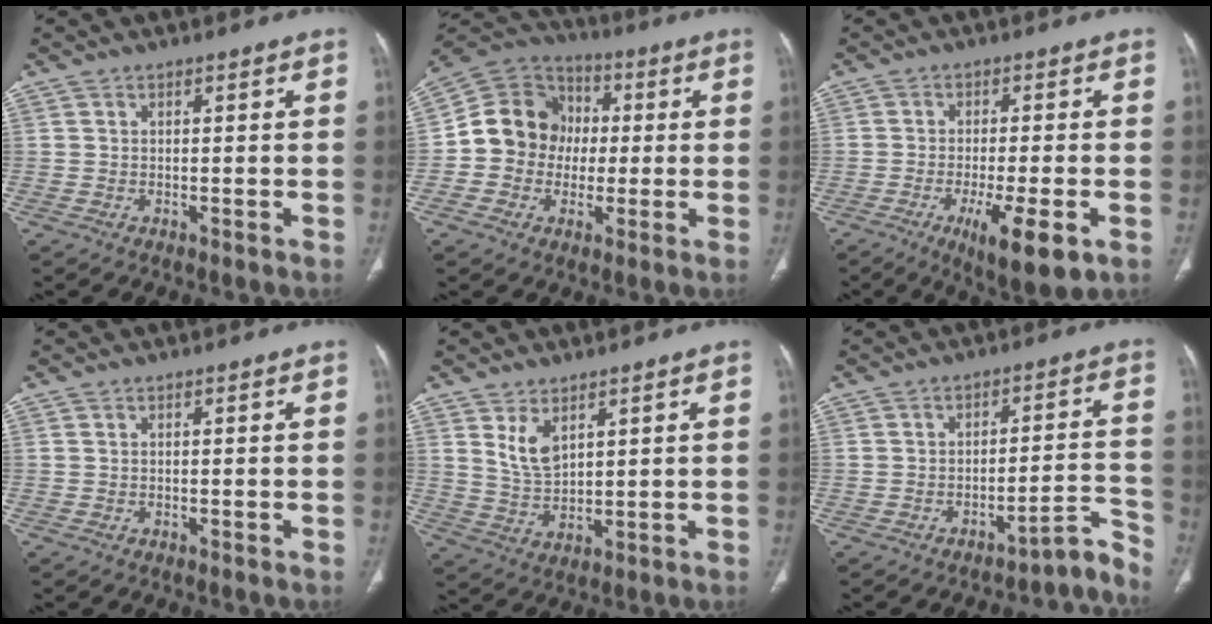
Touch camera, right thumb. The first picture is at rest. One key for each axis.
{"total": 13.2, "fx": -0.3, "fy": 12.0, "fz": 5.4, "tx": -0.061, "ty": 0.031, "tz": -0.014}
{"total": 10.4, "fx": -4.3, "fy": 2.5, "fz": 9.2, "tx": -0.145, "ty": -0.012, "tz": -0.063}
{"total": 0.0}
{"total": 5.8, "fx": 3.0, "fy": 3.1, "fz": 3.8, "tx": -0.062, "ty": -0.022, "tz": 0.069}
{"total": 5.8, "fx": -5.6, "fy": 0.9, "fz": 1.3, "tx": 0.018, "ty": 0.098, "tz": -0.073}